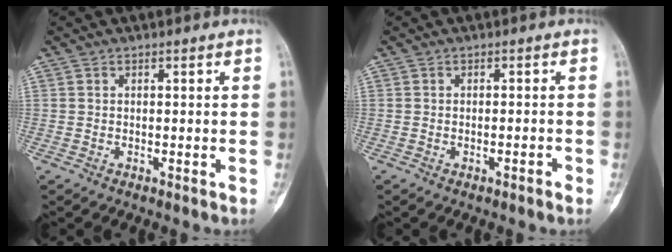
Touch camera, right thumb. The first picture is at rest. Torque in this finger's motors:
{"motor_torque": [-0.54, -0.18, -0.31, 0.13, -0.11]}